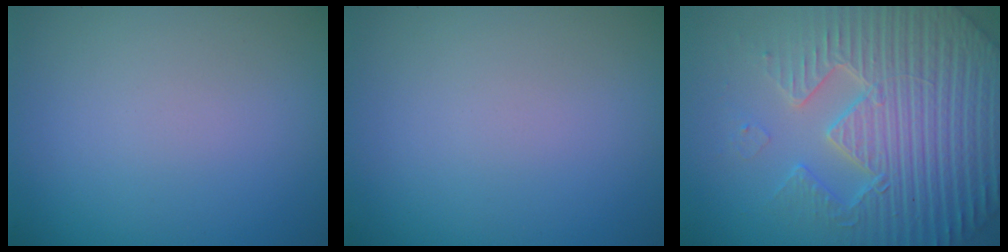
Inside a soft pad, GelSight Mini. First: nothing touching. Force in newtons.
{"total": 0.0}
{"total": 7.5, "press": 7.2, "slide": 1.8}